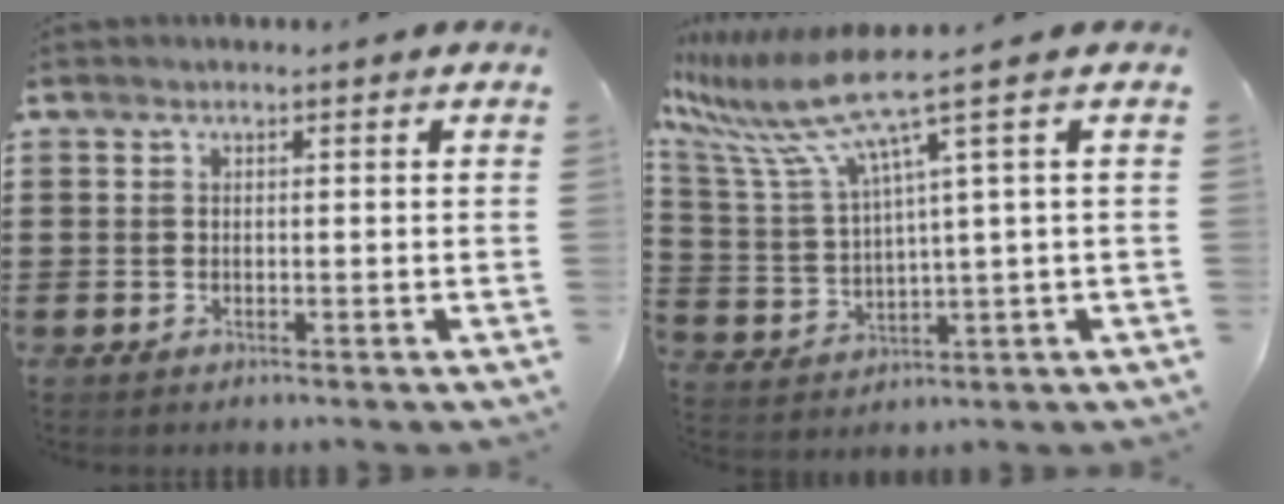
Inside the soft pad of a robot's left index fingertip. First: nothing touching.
{"total": 9.7, "force": [5.6, 0.7, 7.9], "torque": [-0.197, -0.038, 0.083]}